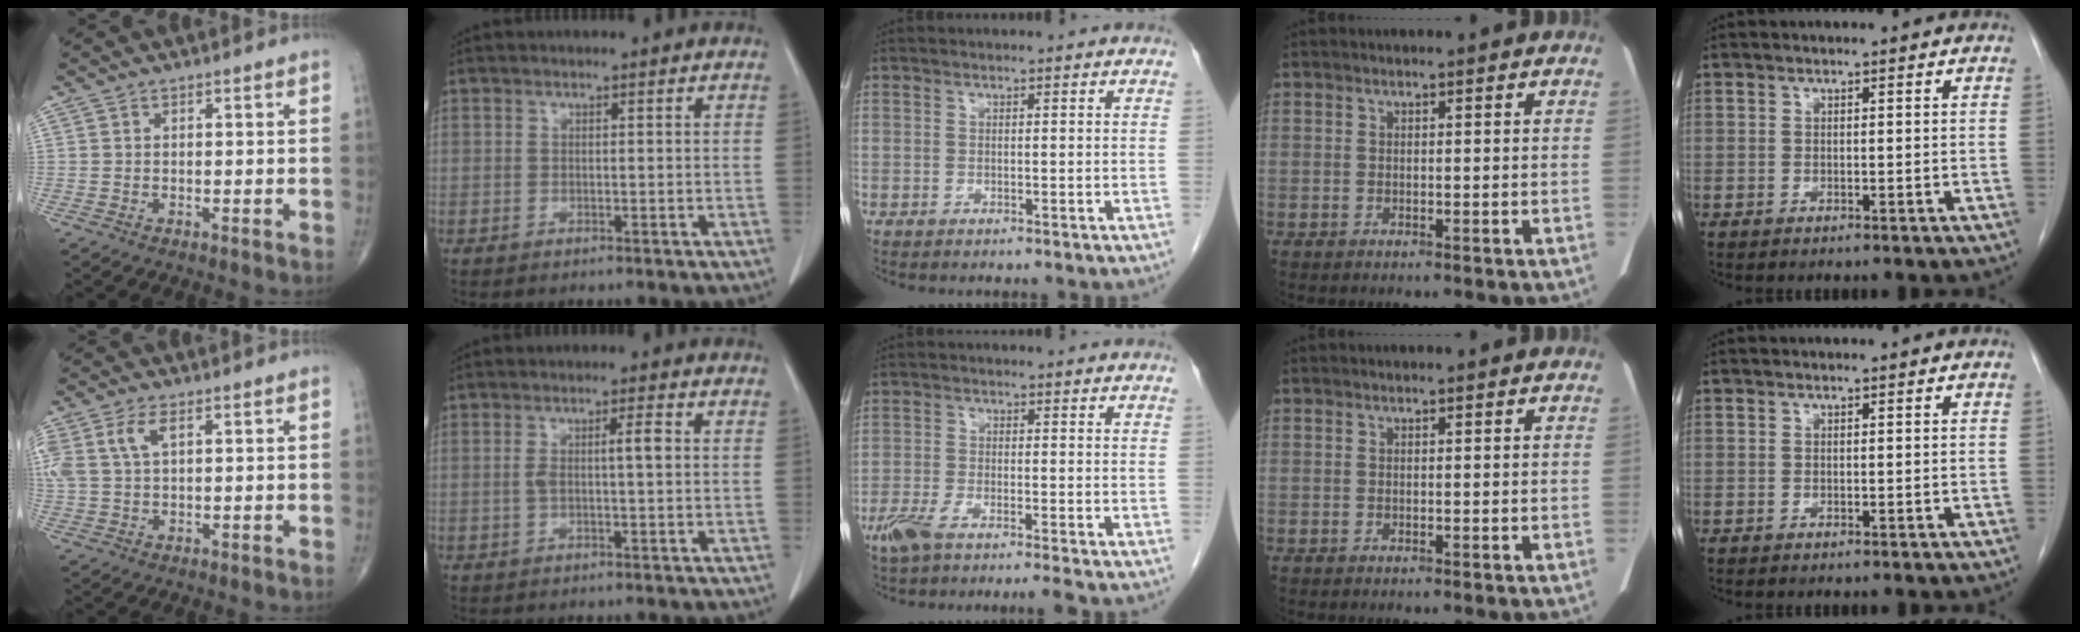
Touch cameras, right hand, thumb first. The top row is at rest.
{"thumb": {"total": 6.8, "force": [2.6, 3.5, 5.3], "torque": [-0.130, 0.009, 0.054]}, "index": {"total": 3.7, "force": [0.3, 0.3, 3.7], "torque": [-0.069, 0.010, 0.007]}, "middle": {"total": 5.7, "force": [-4.4, 0.1, 3.7], "torque": [-0.068, -0.010, -0.079]}}